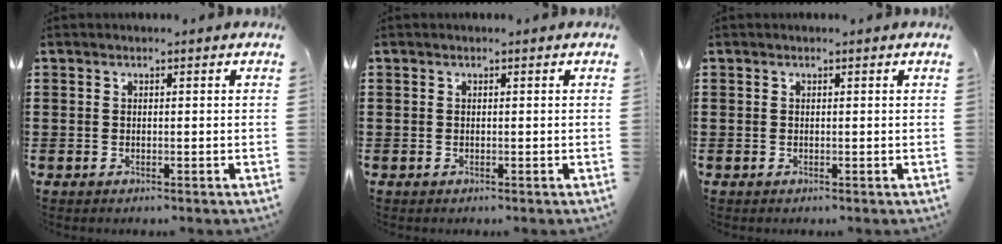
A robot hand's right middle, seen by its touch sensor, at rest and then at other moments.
{"total": 0.0}
{"total": 0.0}